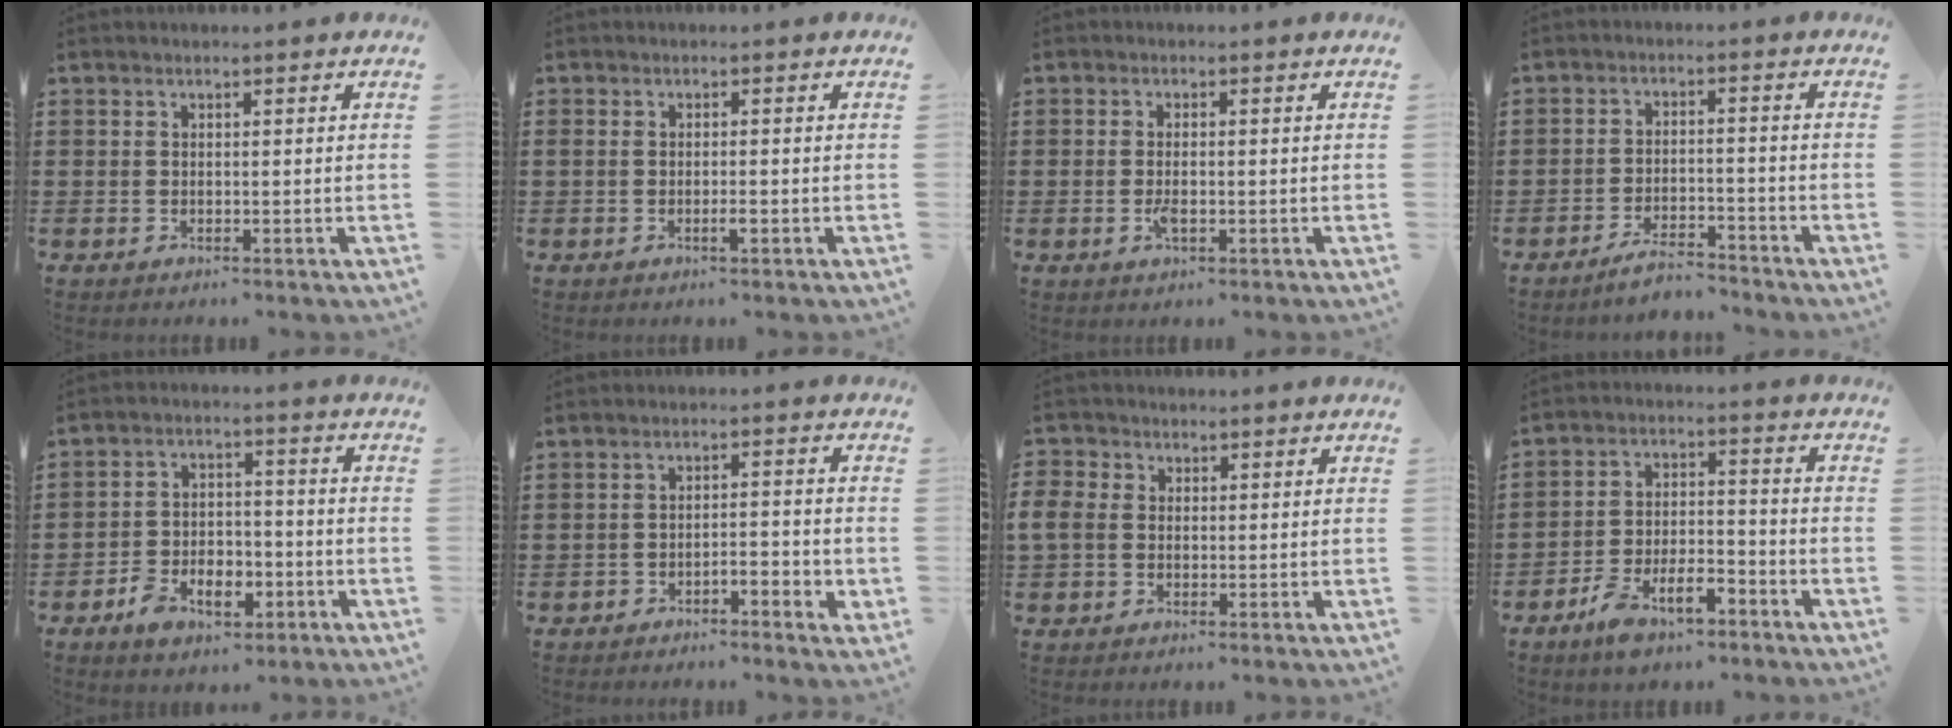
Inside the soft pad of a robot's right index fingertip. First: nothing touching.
{"total": 1.5, "force": [-0.7, 0.1, 1.3], "torque": [-0.025, -0.004, -0.012]}
{"total": 2.3, "force": [-0.7, 0.7, 2.0], "torque": [-0.045, -0.006, -0.014]}
{"total": 4.2, "force": [-4.1, 0.2, 1.0], "torque": [-0.024, 0.001, -0.083]}
{"total": 6.1, "force": [-3.4, 3.9, 3.3], "torque": [-0.069, 0.014, -0.065]}
{"total": 2.2, "force": [-1.9, 0.6, 0.9], "torque": [-0.020, 0.006, -0.040]}
{"total": 2.8, "force": [-0.2, 2.3, 1.5], "torque": [-0.050, 0.002, -0.011]}
{"total": 6.7, "force": [-4.7, 2.7, 3.9], "torque": [-0.082, 0.015, -0.091]}